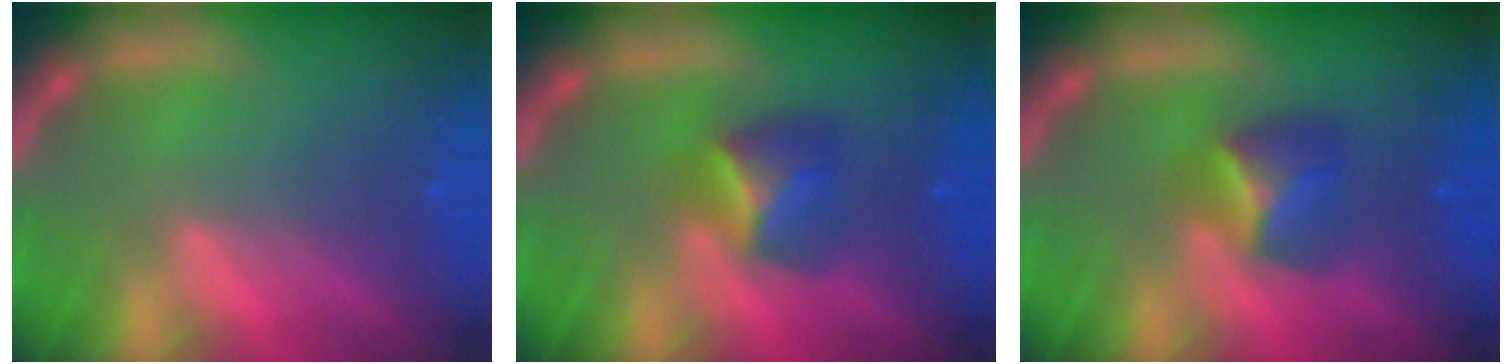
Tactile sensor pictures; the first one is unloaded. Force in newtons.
{"total": 3.4}
{"total": 3.4}